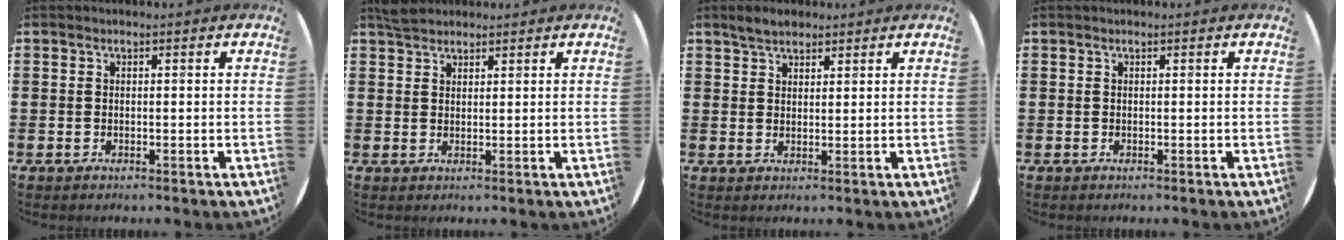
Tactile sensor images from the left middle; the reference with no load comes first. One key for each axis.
{"total": 2.3, "fx": 2.2, "fy": 0.8, "fz": 0.3, "tx": -0.003, "ty": 0.002, "tz": 0.041}
{"total": 2.9, "fx": 2.5, "fy": 1.1, "fz": 0.7, "tx": -0.010, "ty": 0.002, "tz": 0.047}
{"total": 0.0}